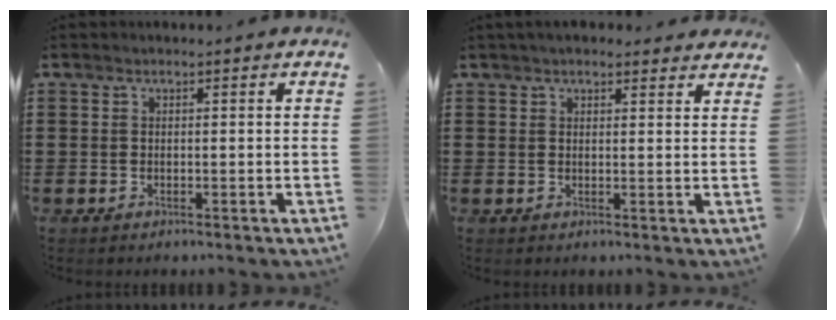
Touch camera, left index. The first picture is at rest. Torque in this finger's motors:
{"motor_torque": [1.38, -0.76, 0.48, 0.05]}